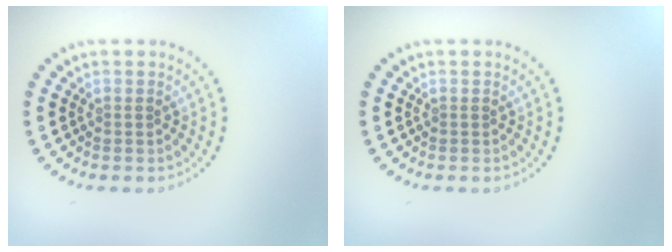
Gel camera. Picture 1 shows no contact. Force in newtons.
{"total": 0.0}